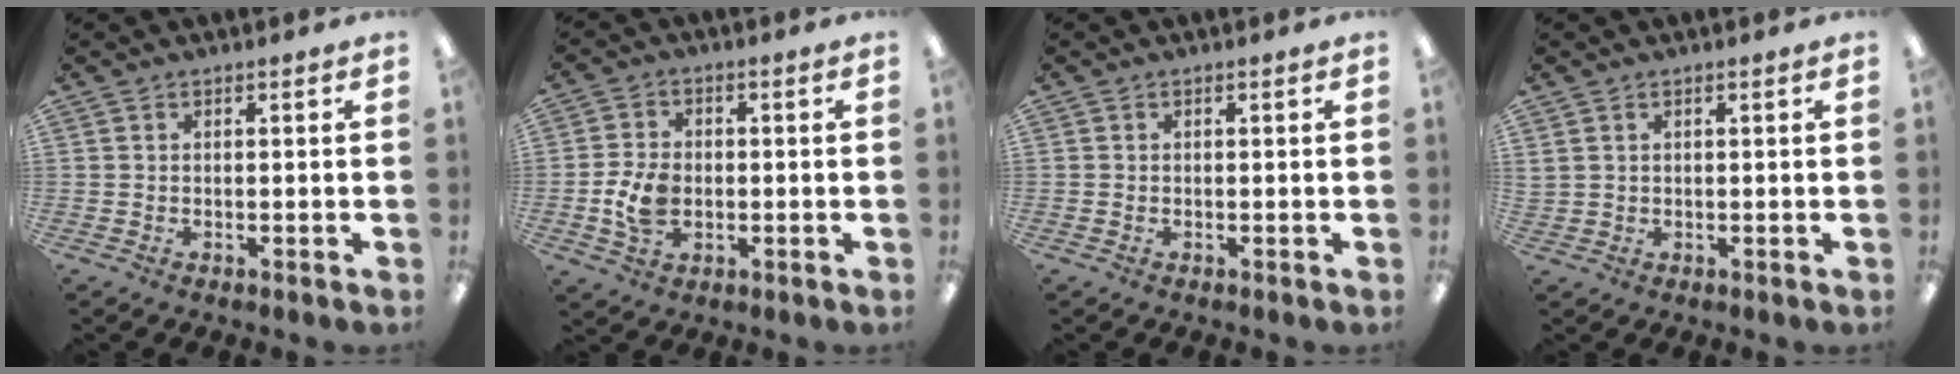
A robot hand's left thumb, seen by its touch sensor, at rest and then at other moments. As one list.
[{"total": 7.4, "force": [-1.3, 5.2, 5.1], "torque": [-0.104, 0.001, -0.023]}, {"total": 0.0}, {"total": 1.0, "force": [0.5, 0.9, 0.2], "torque": [-0.006, 0.000, 0.009]}]